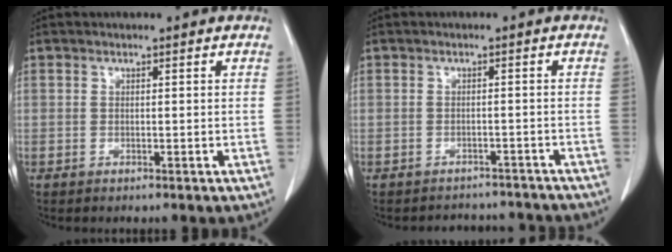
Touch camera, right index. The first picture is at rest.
{"total": 6.3, "force": [-5.6, 2.8, -0.3], "torque": [0.009, 0.021, -0.066]}